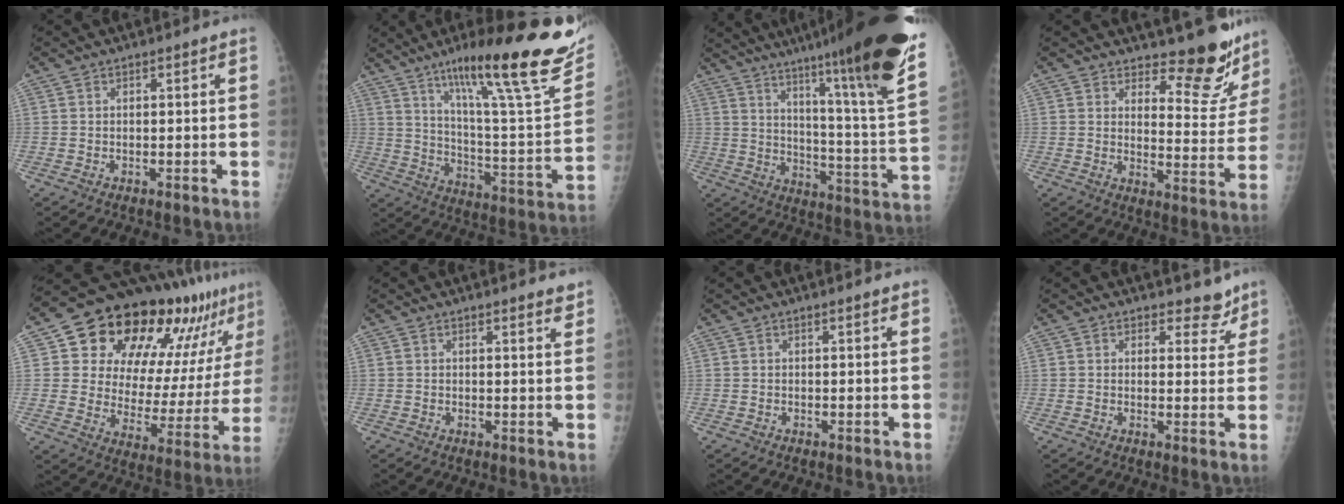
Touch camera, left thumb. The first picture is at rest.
{"total": 28.8, "force": [19.1, 4.0, 21.2], "torque": [-0.299, -0.076, 0.291]}
{"total": 30.2, "force": [21.3, 0.9, 21.4], "torque": [-0.286, -0.124, 0.303]}
{"total": 11.5, "force": [10.5, 3.8, 2.6], "torque": [0.005, -0.105, 0.129]}
{"total": 26.1, "force": [15.8, 12.6, 16.5], "torque": [-0.200, -0.037, 0.228]}
{"total": 3.0, "force": [2.8, 0.5, 0.9], "torque": [-0.006, -0.017, 0.025]}
{"total": 1.2, "force": [1.1, 0.2, 0.5], "torque": [-0.002, -0.002, 0.014]}
{"total": 4.6, "force": [3.9, 2.5, 0.6], "torque": [0.022, -0.031, 0.041]}